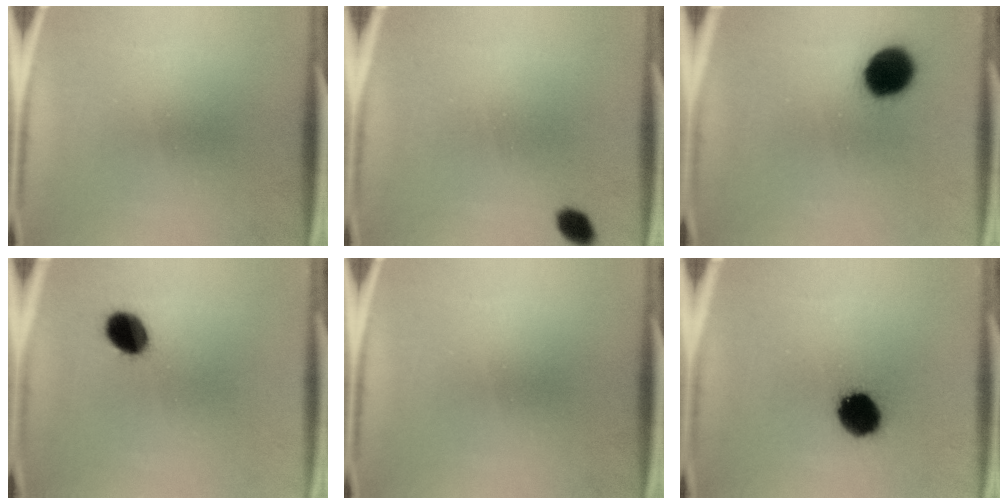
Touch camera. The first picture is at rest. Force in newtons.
{"total": 2.7}
{"total": 10.7}
{"total": 6.9}
{"total": 0.0}
{"total": 10.8}